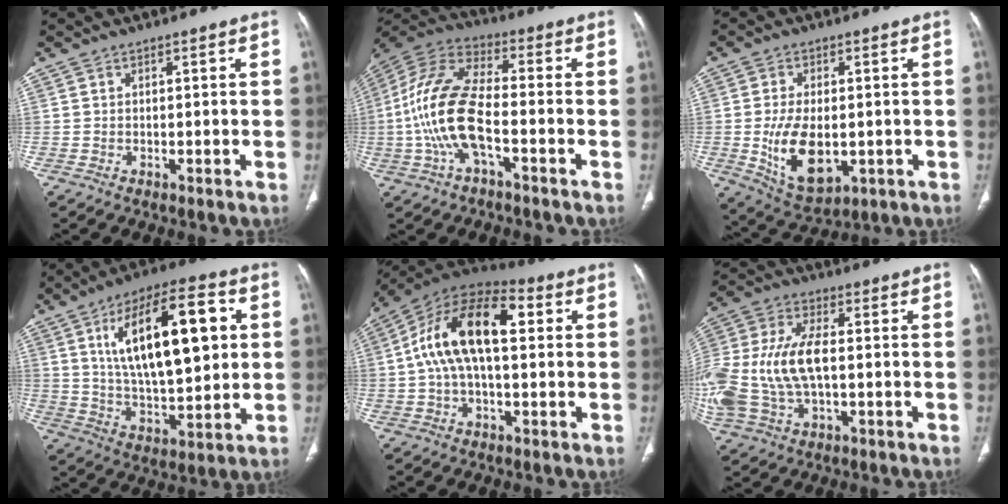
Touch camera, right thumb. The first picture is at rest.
{"total": 15.6, "force": [-3.5, 6.4, 13.8], "torque": [-0.302, 0.036, -0.072]}
{"total": 12.4, "force": [-1.7, 7.0, 10.1], "torque": [-0.170, -0.011, -0.009]}
{"total": 22.0, "force": [5.8, 8.9, 19.3], "torque": [-0.294, -0.007, 0.097]}
{"total": 17.4, "force": [2.7, 8.7, 14.8], "torque": [-0.261, 0.045, 0.038]}
{"total": 19.1, "force": [-1.1, 10.6, 15.9], "torque": [-0.384, 0.008, -0.014]}